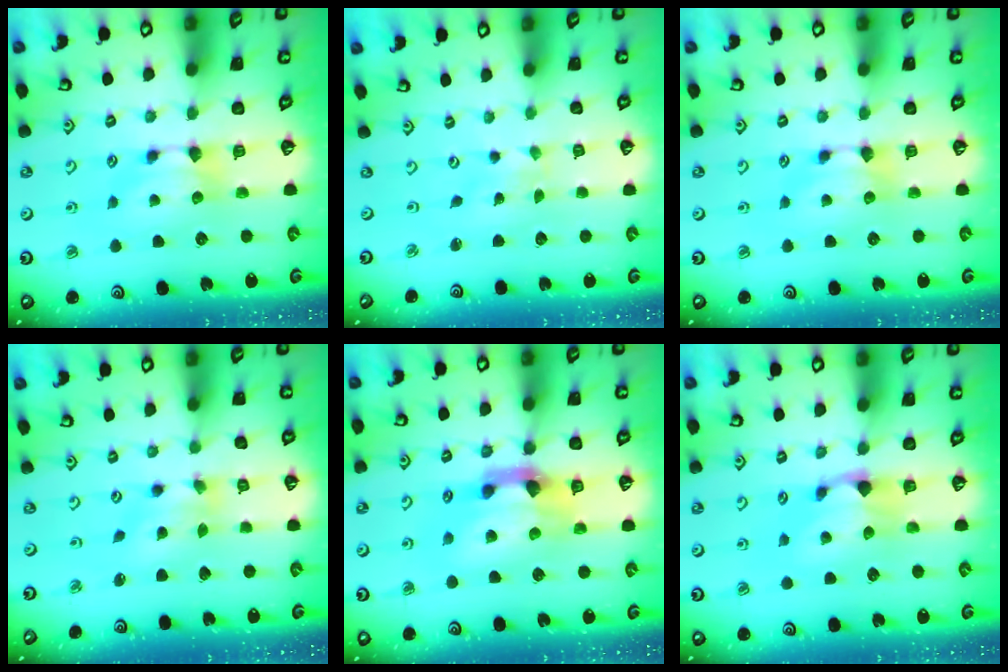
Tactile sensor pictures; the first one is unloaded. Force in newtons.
{"total": 5.4, "press": 5.4, "slide": 0.7}
{"total": 0.0}
{"total": 2.9, "press": 2.4, "slide": 1.6}
{"total": 5.3, "press": 5.0, "slide": 1.8}
{"total": 1.2, "press": 0.1, "slide": 1.2}